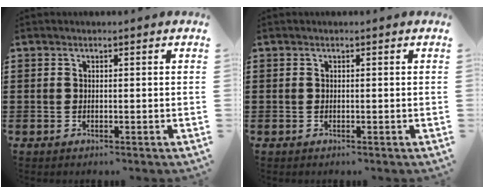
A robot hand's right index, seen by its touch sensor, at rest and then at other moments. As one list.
[{"total": 0.0}]